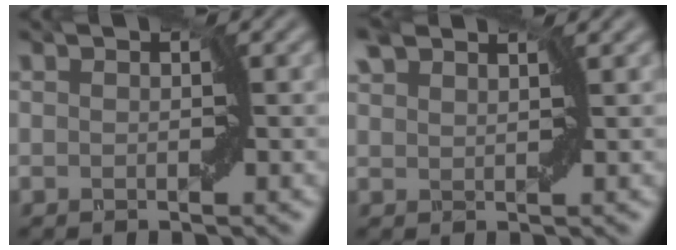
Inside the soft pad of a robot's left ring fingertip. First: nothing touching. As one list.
[{"total": 1.5, "force": [1.3, 0.7, 0.5], "torque": [-0.012, 0.003, 0.018]}]